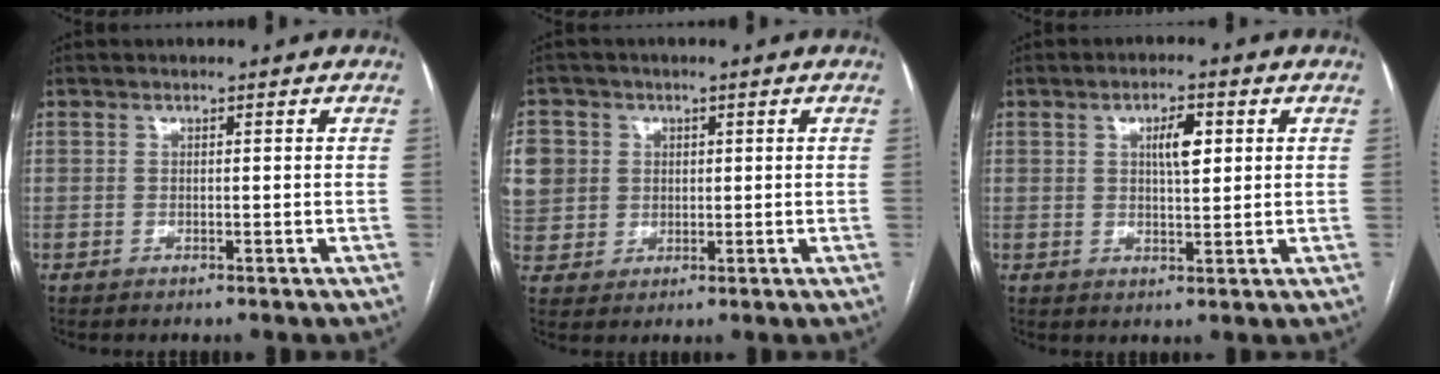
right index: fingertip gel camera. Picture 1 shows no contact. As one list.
[{"total": 12.7, "force": [2.8, 11.8, 4.0], "torque": [-0.134, 0.034, 0.072]}, {"total": 4.4, "force": [1.4, 1.4, 3.9], "torque": [-0.066, 0.006, 0.022]}]